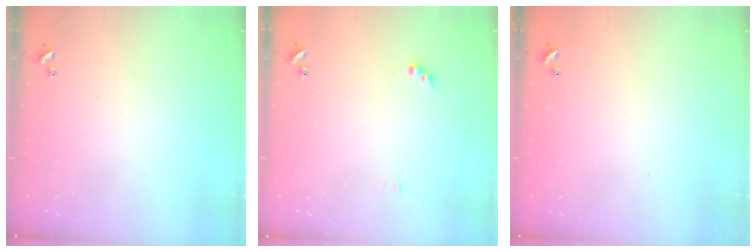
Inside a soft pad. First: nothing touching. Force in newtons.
{"total": 1.8, "press": 1.8, "slide": 0.4}
{"total": 2.9, "press": 2.9, "slide": 0.1}